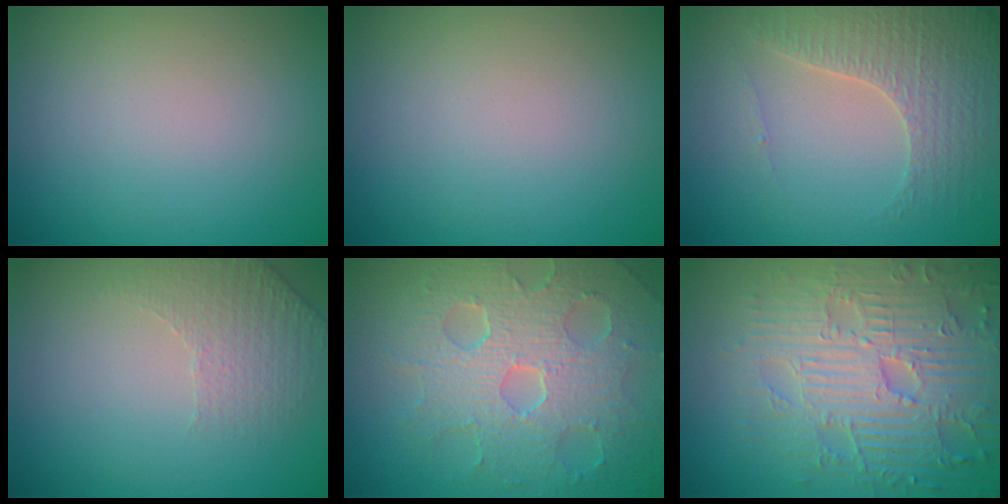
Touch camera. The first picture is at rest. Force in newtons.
{"total": 0.0}
{"total": 3.5, "press": 3.4, "slide": 0.6}
{"total": 1.7, "press": 1.3, "slide": 1.1}
{"total": 8.1, "press": 5.7, "slide": 5.7}
{"total": 7.7, "press": 5.9, "slide": 4.8}